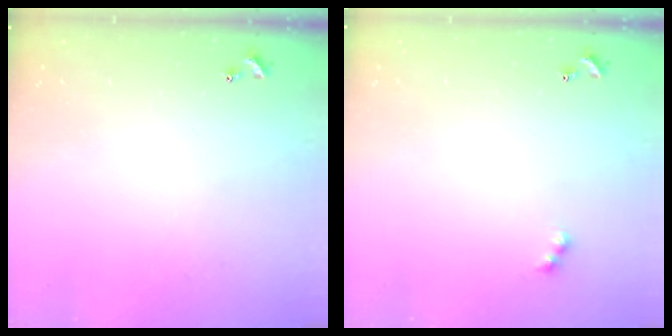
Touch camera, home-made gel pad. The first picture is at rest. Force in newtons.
{"total": 2.5, "press": 2.5, "slide": 0.6}